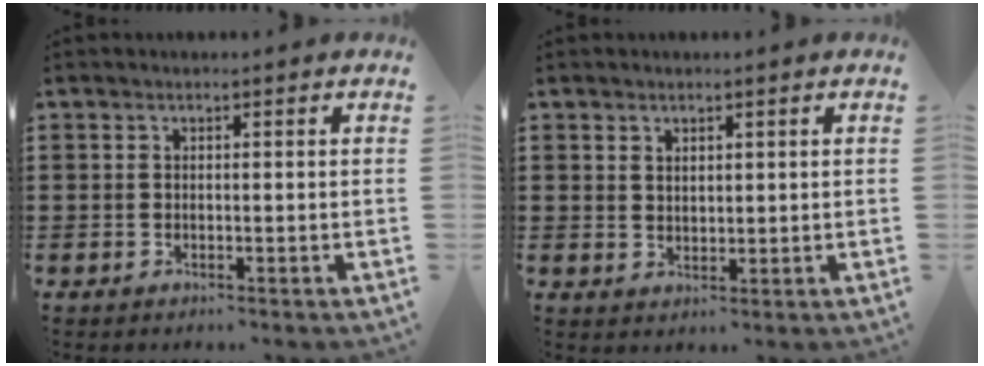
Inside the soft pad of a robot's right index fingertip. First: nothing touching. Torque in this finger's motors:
{"motor_torque": [-0.39, 0.37, -0.03, -0.01]}